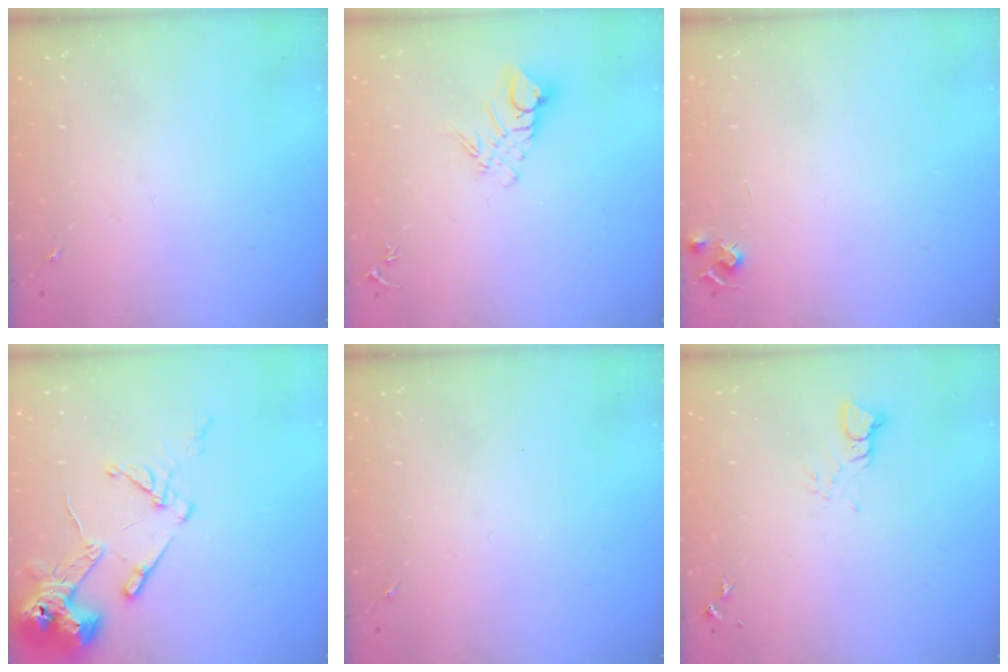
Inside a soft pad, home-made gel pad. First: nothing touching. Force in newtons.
{"total": 9.1, "press": 9.1, "slide": 0.9}
{"total": 5.2, "press": 5.2, "slide": 0.7}
{"total": 14.1, "press": 13.9, "slide": 2.0}
{"total": 0.0}
{"total": 3.1, "press": 3.1, "slide": 0.3}